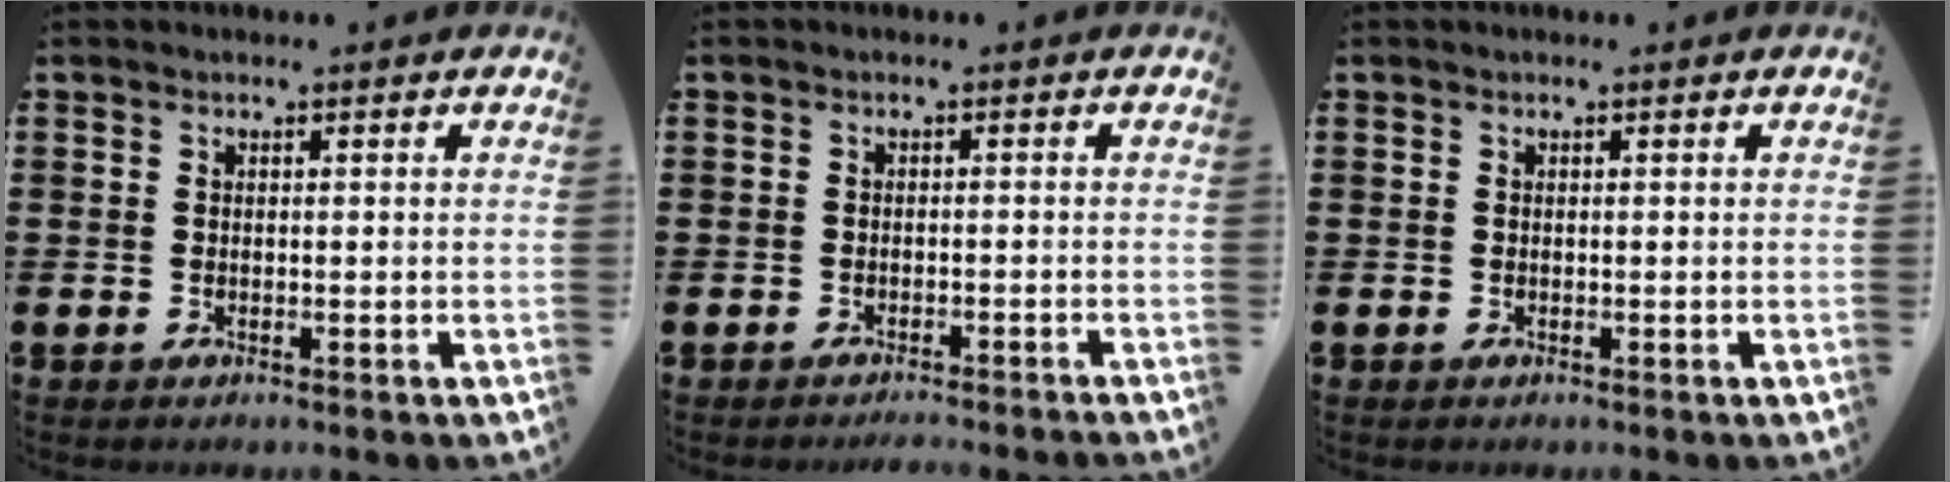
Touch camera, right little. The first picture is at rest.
{"total": 1.2, "force": [-1.1, -0.2, 0.2], "torque": [-0.002, 0.001, -0.023]}
{"total": 0.0}